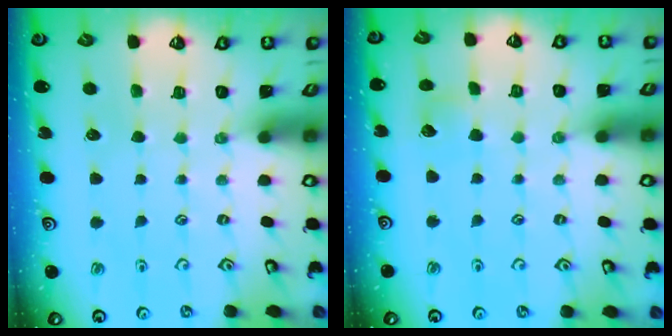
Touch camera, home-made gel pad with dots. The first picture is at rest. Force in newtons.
{"total": 3.1, "press": 3.0, "slide": 0.5}